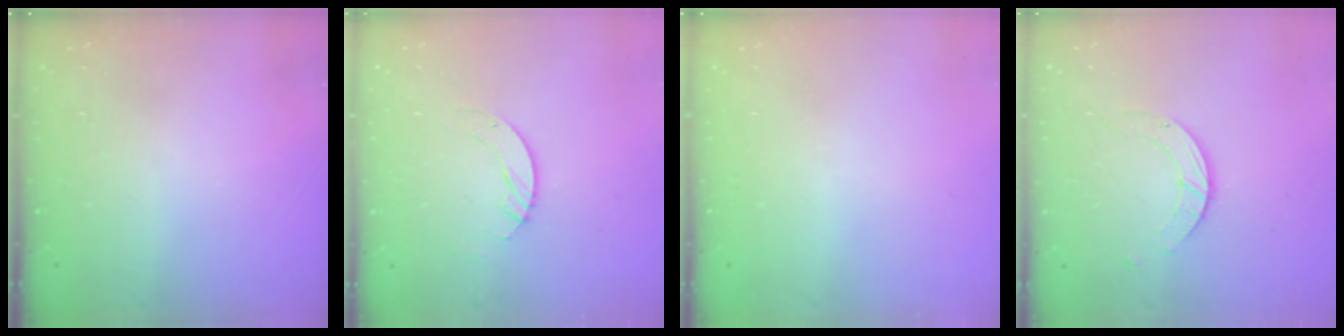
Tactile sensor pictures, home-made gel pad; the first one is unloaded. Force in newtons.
{"total": 3.0, "press": 3.0, "slide": 0.2}
{"total": 0.0}
{"total": 3.0, "press": 3.0, "slide": 0.3}